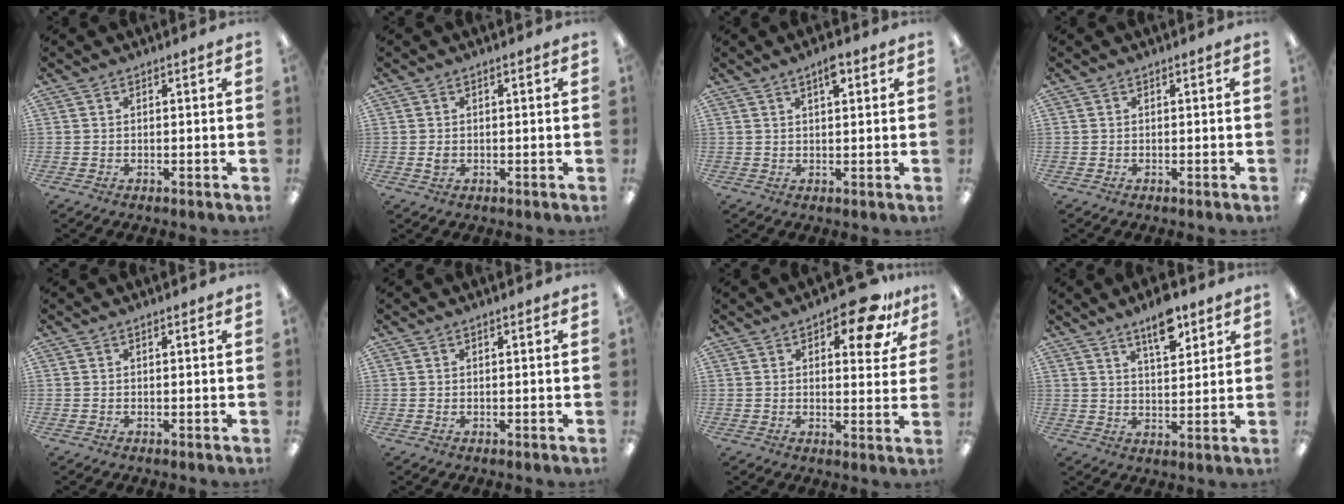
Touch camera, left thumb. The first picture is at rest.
{"total": 1.6, "force": [-0.1, 1.1, 1.1], "torque": [-0.022, 0.004, -0.002]}
{"total": 4.0, "force": [2.4, 1.2, 2.9], "torque": [-0.039, -0.006, 0.036]}
{"total": 0.0}
{"total": 0.0}
{"total": 0.6, "force": [0.2, 0.3, 0.5], "torque": [-0.003, 0.000, 0.001]}
{"total": 10.6, "force": [6.5, 4.4, 7.2], "torque": [-0.082, -0.030, 0.103]}
{"total": 9.2, "force": [6.4, 3.4, 5.7], "torque": [-0.078, -0.036, 0.106]}